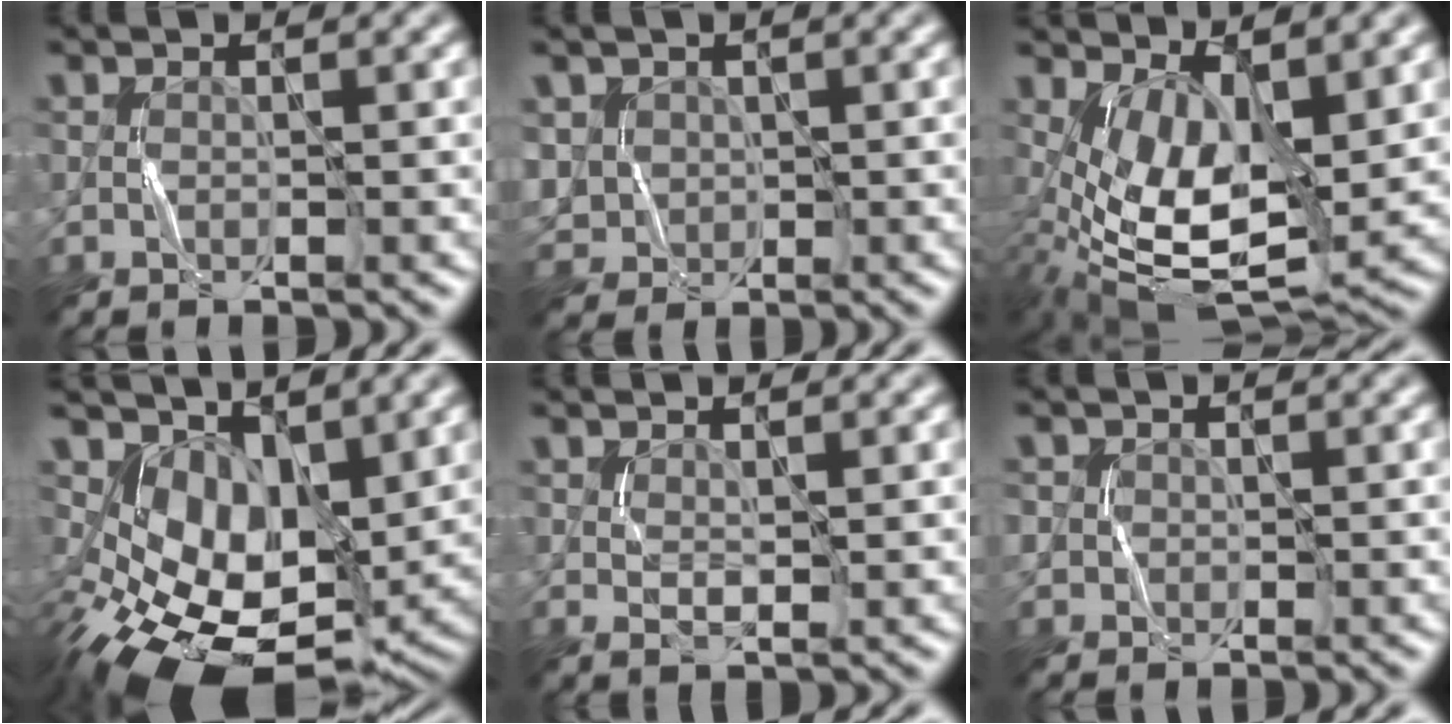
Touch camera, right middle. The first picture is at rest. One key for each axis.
{"total": 3.6, "fx": 0.9, "fy": 3.2, "fz": 1.3, "tx": -0.048, "ty": 0.005, "tz": 0.027}
{"total": 9.1, "fx": 0.8, "fy": 4.3, "fz": 8.0, "tx": -0.158, "ty": -0.016, "tz": 0.016}
{"total": 9.5, "fx": -0.3, "fy": 6.3, "fz": 7.1, "tx": -0.124, "ty": -0.029, "tz": 0.010}
{"total": 1.3, "fx": 0.7, "fy": 0.6, "fz": 1.0, "tx": -0.022, "ty": -0.003, "tz": 0.020}
{"total": 1.3, "fx": 0.2, "fy": 1.2, "fz": 0.4, "tx": -0.004, "ty": 0.000, "tz": 0.003}